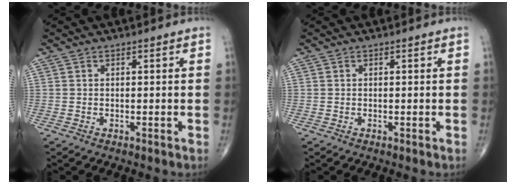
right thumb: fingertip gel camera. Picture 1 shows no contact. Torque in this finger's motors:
{"motor_torque": [-0.03, 0.03, 0.00, 0.00, 0.03]}